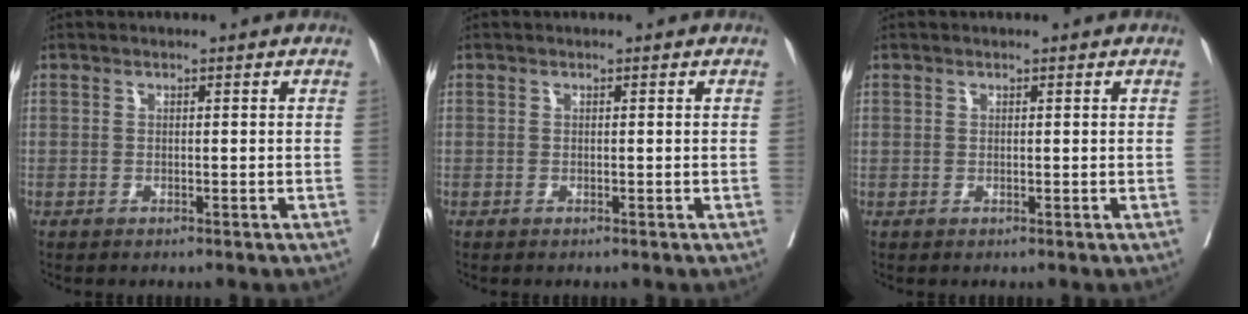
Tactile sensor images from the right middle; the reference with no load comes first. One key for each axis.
{"total": 0.0}
{"total": 0.5, "fx": 0.3, "fy": 0.4, "fz": 0.0, "tx": 0.002, "ty": 0.000, "tz": 0.004}